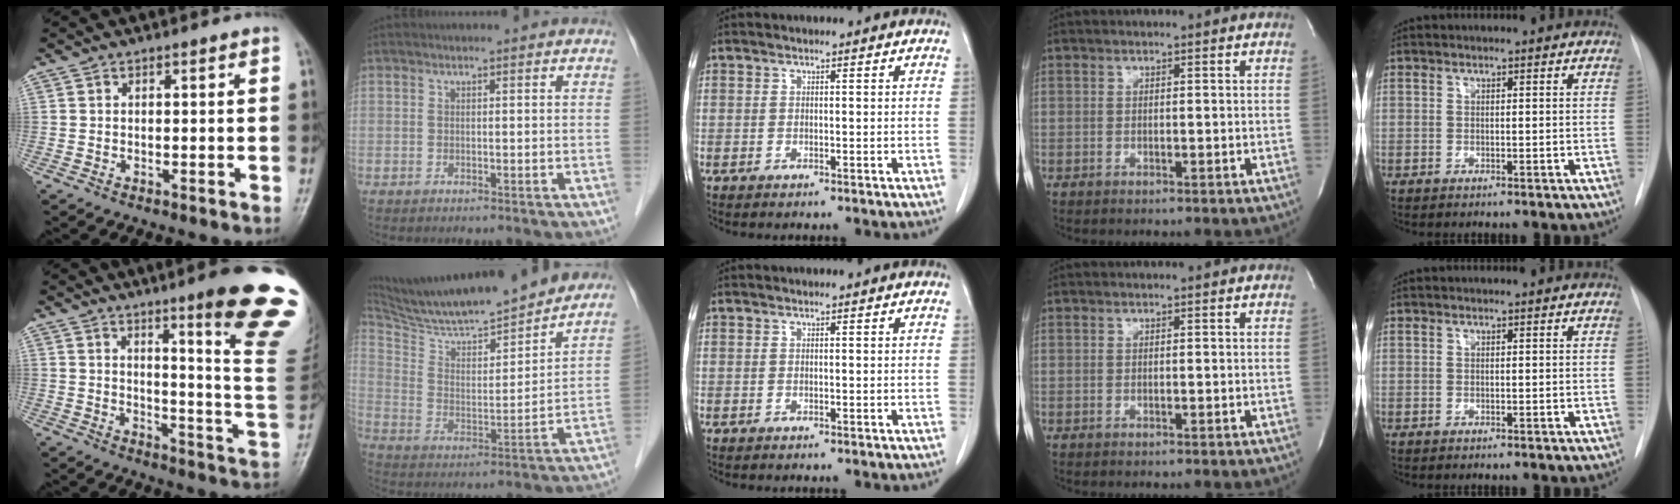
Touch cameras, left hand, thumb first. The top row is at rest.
{"thumb": {"total": 19.8, "force": [11.8, 1.4, 15.8], "torque": [-0.175, -0.077, 0.154]}, "index": {"total": 21.9, "force": [19.8, 2.0, 9.4], "torque": [-0.162, 0.003, 0.310]}}